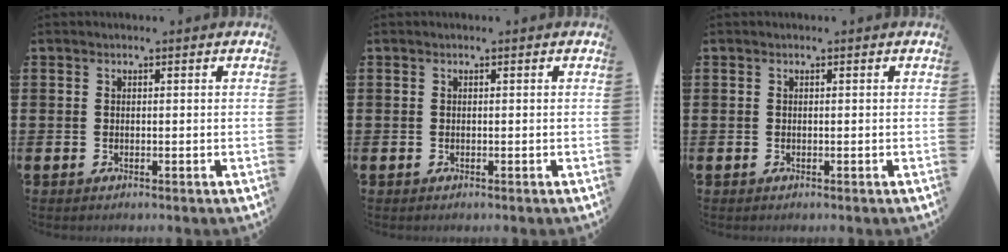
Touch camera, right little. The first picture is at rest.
{"total": 0.0}
{"total": 0.0}